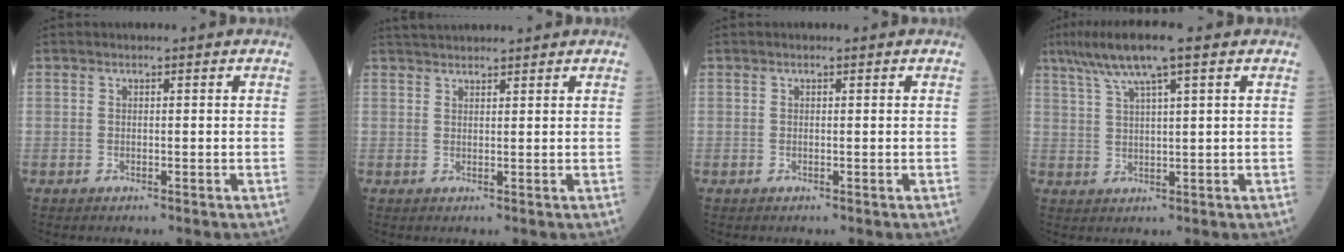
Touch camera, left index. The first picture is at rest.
{"total": 4.9, "force": [4.6, 0.4, 1.6], "torque": [-0.024, 0.038, 0.078]}
{"total": 0.0}
{"total": 8.1, "force": [5.2, 0.2, 6.2], "torque": [-0.118, 0.028, 0.093]}